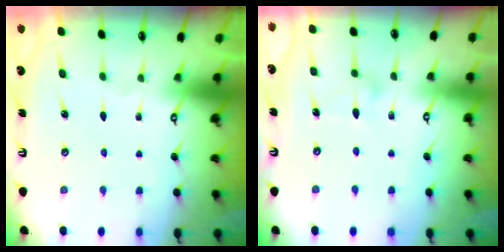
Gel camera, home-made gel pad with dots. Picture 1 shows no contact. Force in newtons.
{"total": 8.4, "press": 8.4, "slide": 0.3}